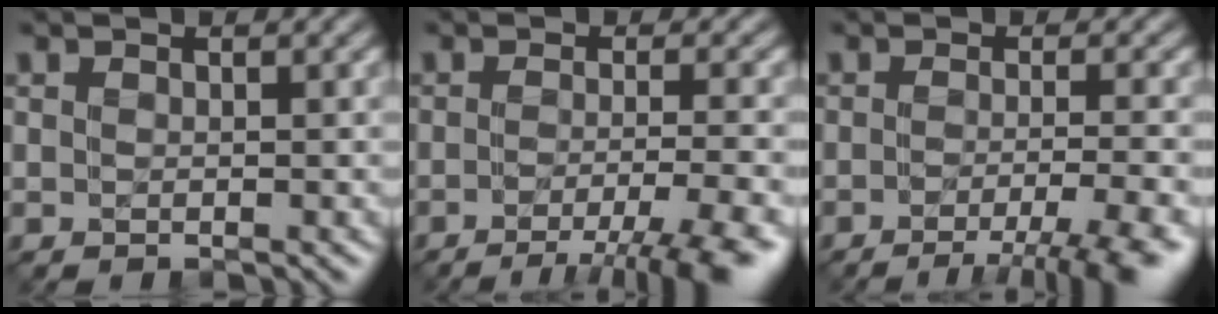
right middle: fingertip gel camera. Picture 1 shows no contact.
{"total": 6.8, "force": [-4.0, 1.2, 5.3], "torque": [-0.071, -0.011, -0.057]}
{"total": 6.1, "force": [-3.6, 1.1, 4.8], "torque": [-0.062, -0.008, -0.049]}